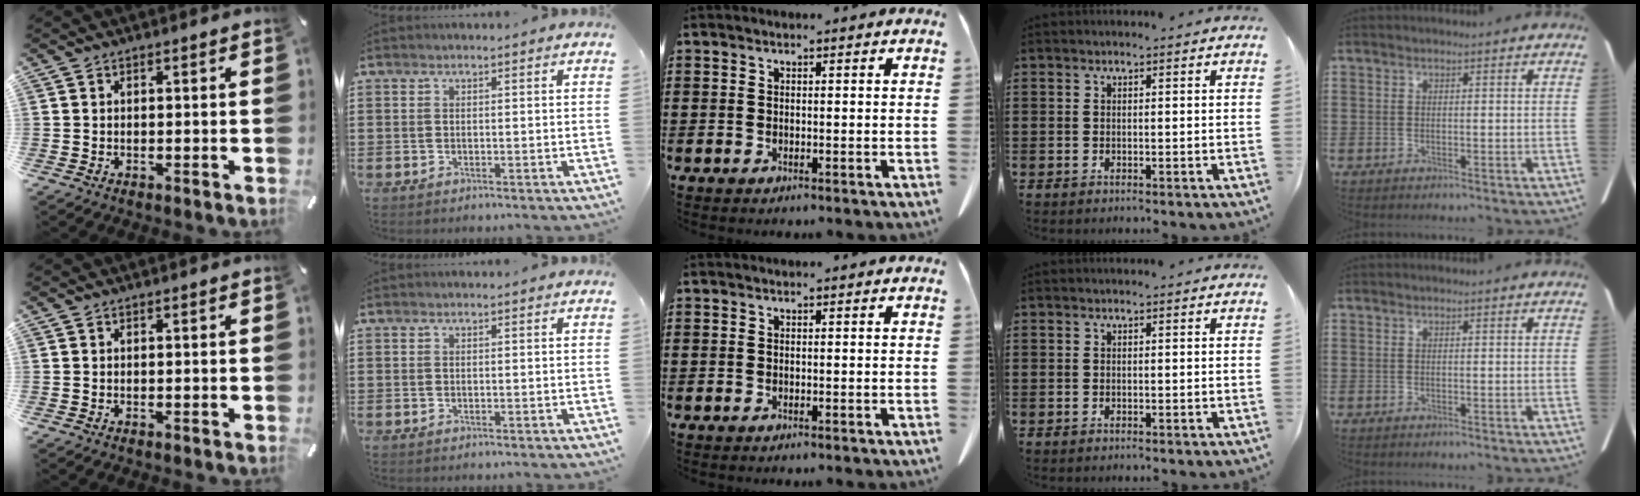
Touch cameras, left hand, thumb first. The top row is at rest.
{}